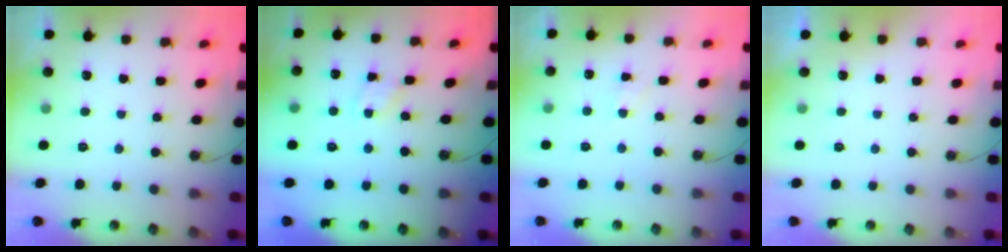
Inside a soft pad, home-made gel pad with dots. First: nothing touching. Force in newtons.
{"total": 2.9, "press": 2.9, "slide": 0.4}
{"total": 4.2, "press": 4.2, "slide": 0.6}
{"total": 0.0}